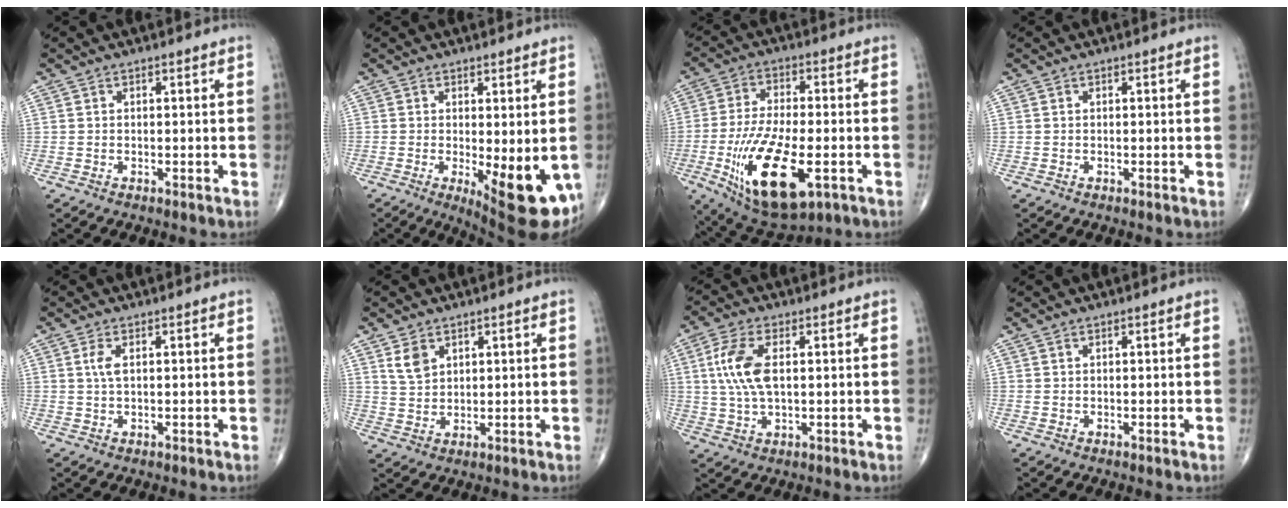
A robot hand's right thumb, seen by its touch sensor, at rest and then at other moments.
{"total": 12.5, "force": [-3.0, 4.2, 11.4], "torque": [-0.140, -0.025, -0.027]}
{"total": 19.0, "force": [-6.0, 7.9, 16.2], "torque": [-0.303, -0.004, -0.089]}
{"total": 0.0}
{"total": 2.4, "force": [0.7, 1.0, 2.1], "torque": [-0.051, 0.004, 0.017]}
{"total": 4.3, "force": [2.3, 2.8, 2.3], "torque": [-0.034, -0.012, 0.051]}
{"total": 9.0, "force": [1.6, 4.3, 7.8], "torque": [-0.176, 0.003, 0.032]}
{"total": 0.0}